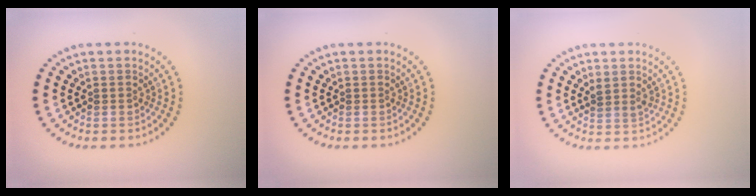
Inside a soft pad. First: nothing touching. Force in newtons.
{"total": 0.0}
{"total": 1.3, "press": 1.0, "slide": 0.7}